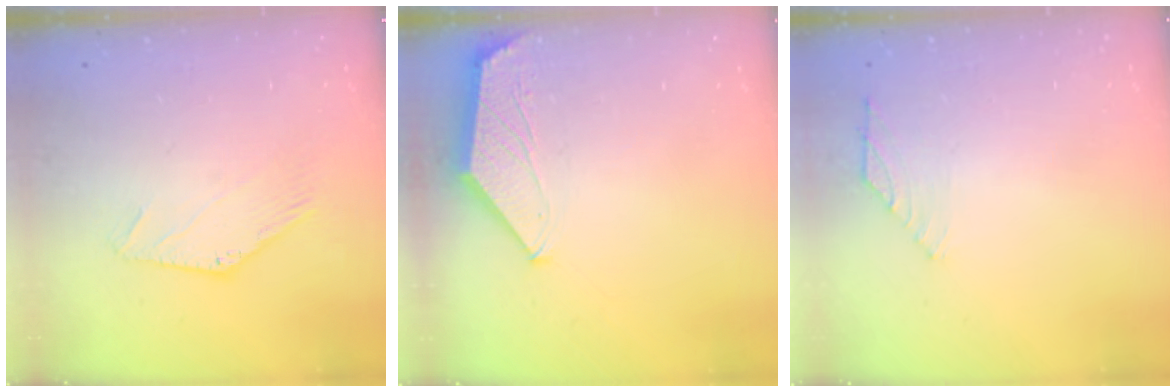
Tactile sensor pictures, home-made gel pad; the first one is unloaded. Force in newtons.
{"total": 1.7, "press": 1.6, "slide": 0.3}
{"total": 1.4, "press": 1.3, "slide": 0.6}